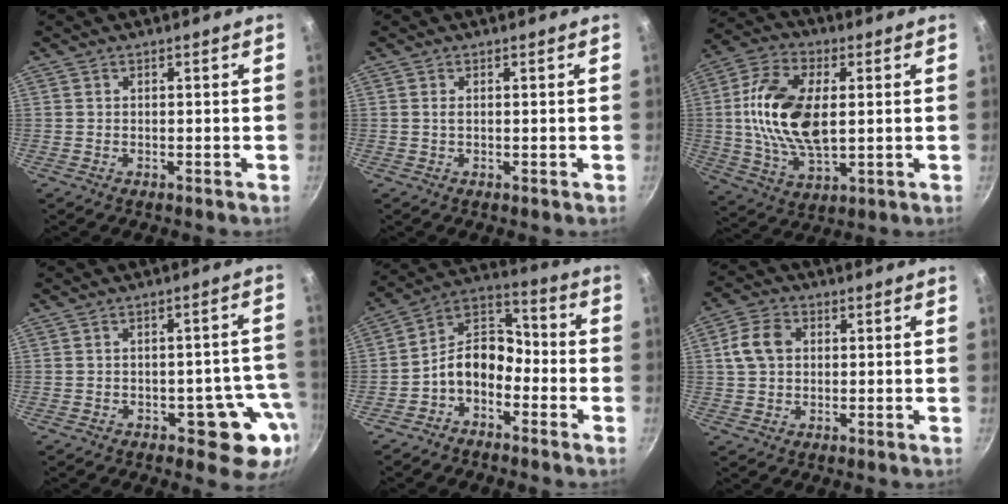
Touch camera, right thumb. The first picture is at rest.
{"total": 0.7, "force": [0.1, 0.1, 0.7], "torque": [-0.013, -0.003, 0.000]}
{"total": 16.7, "force": [1.6, 9.2, 13.9], "torque": [-0.259, 0.004, 0.028]}
{"total": 9.0, "force": [-3.9, 4.9, 6.5], "torque": [-0.021, 0.035, -0.042]}
{"total": 10.2, "force": [-4.2, 7.0, 6.2], "torque": [-0.081, 0.066, -0.101]}
{"total": 7.0, "force": [1.1, 5.4, 4.3], "torque": [-0.069, 0.012, 0.013]}